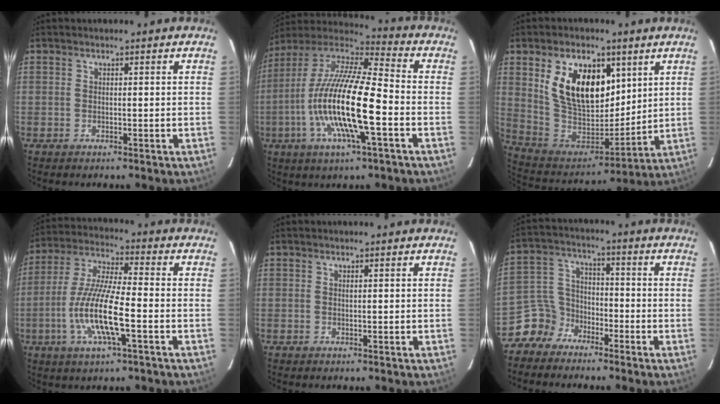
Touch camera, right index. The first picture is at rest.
{"total": 20.8, "force": [-5.4, 4.0, 19.7], "torque": [-0.369, -0.021, -0.112]}
{"total": 18.7, "force": [7.4, 11.0, 13.2], "torque": [-0.251, 0.009, 0.153]}
{"total": 13.7, "force": [-4.2, 2.3, 12.9], "torque": [-0.267, -0.008, -0.082]}
{"total": 0.0}
{"total": 7.0, "force": [-5.1, 4.8, 0.3], "torque": [-0.017, 0.037, -0.111]}